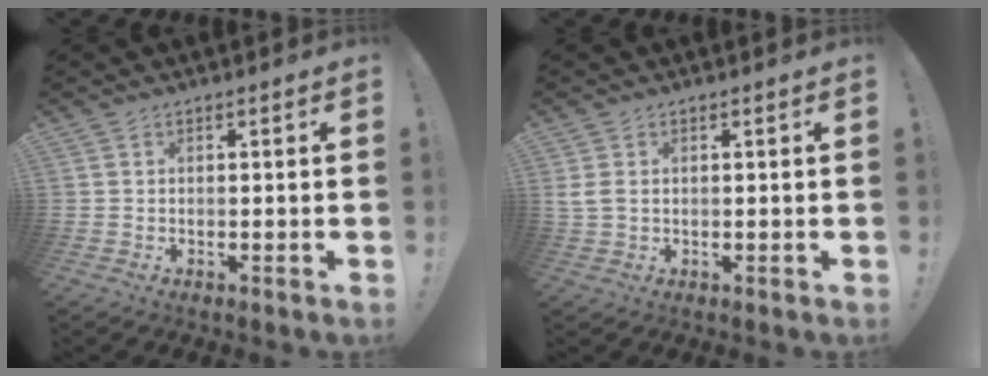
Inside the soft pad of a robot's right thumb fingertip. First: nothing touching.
{"total": 3.0, "force": [0.8, 2.0, 2.1], "torque": [-0.044, 0.002, 0.014]}